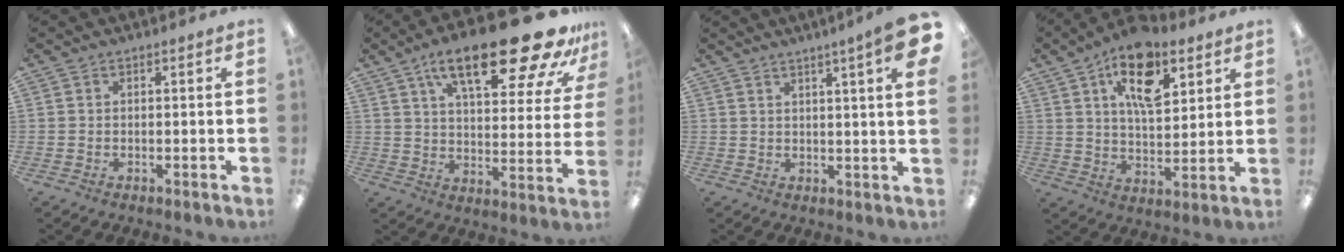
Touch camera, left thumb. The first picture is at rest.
{"total": 25.6, "force": [15.6, 8.5, 18.5], "torque": [-0.271, -0.091, 0.246]}
{"total": 7.6, "force": [4.1, 0.6, 6.4], "torque": [-0.094, -0.019, 0.064]}
{"total": 15.1, "force": [8.3, 7.5, 10.2], "torque": [-0.155, -0.025, 0.142]}